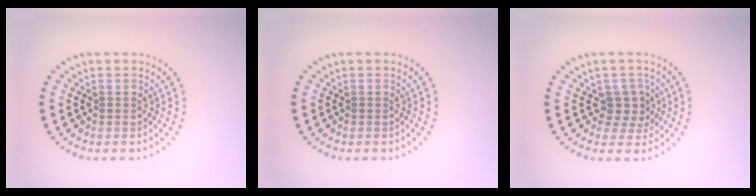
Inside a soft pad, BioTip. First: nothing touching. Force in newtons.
{"total": 0.0}
{"total": 2.5, "press": 1.9, "slide": 1.5}